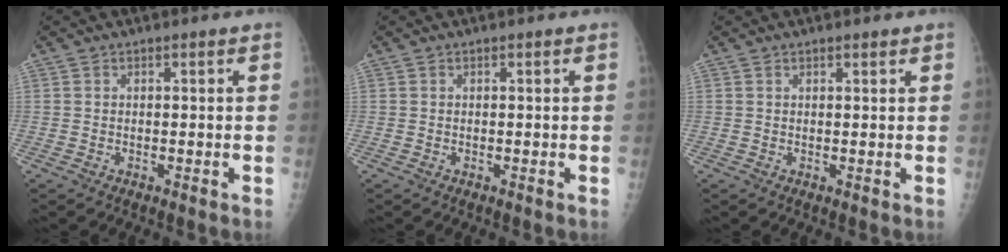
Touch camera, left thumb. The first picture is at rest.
{"total": 0.0}
{"total": 1.0, "force": [0.7, 0.3, 0.5], "torque": [-0.007, -0.003, 0.010]}